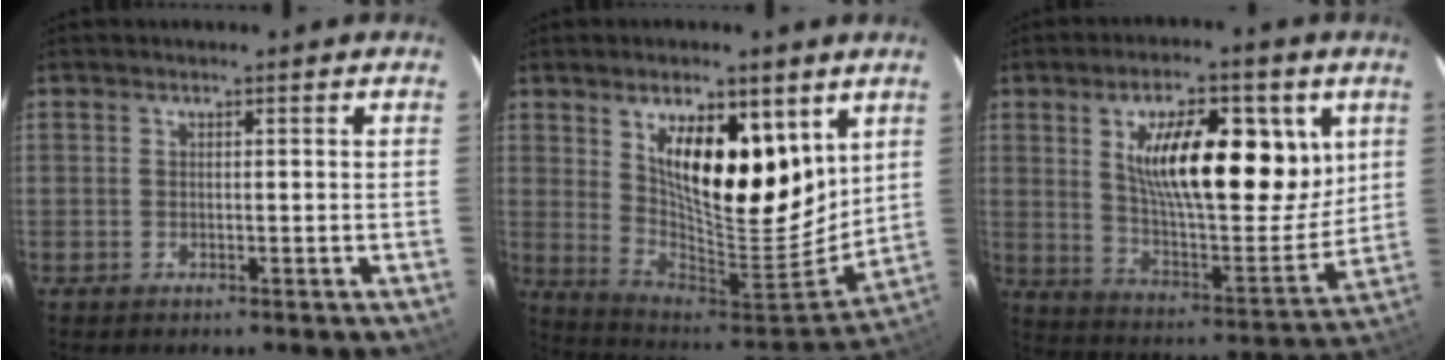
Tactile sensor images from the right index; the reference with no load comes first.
{"total": 19.4, "force": [9.0, 8.0, 15.2], "torque": [-0.253, -0.014, 0.164]}
{"total": 20.9, "force": [7.2, 8.1, 17.9], "torque": [-0.282, 0.001, 0.121]}